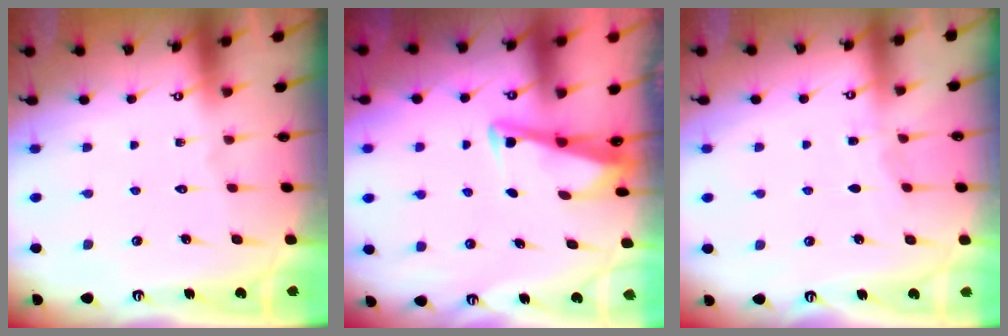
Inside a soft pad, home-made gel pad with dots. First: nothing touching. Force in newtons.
{"total": 3.5, "press": 3.5, "slide": 0.3}
{"total": 3.4, "press": 3.4, "slide": 0.5}